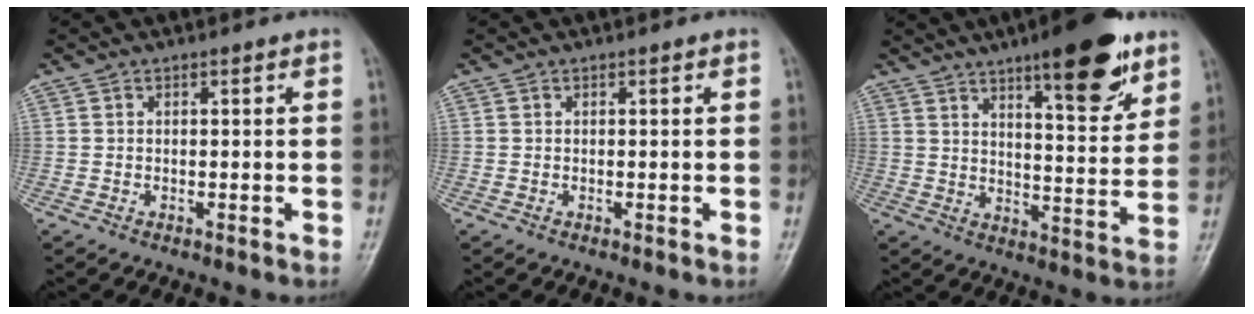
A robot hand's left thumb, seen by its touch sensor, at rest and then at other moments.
{"total": 0.0}
{"total": 15.9, "force": [9.7, 4.5, 11.7], "torque": [-0.135, -0.053, 0.142]}